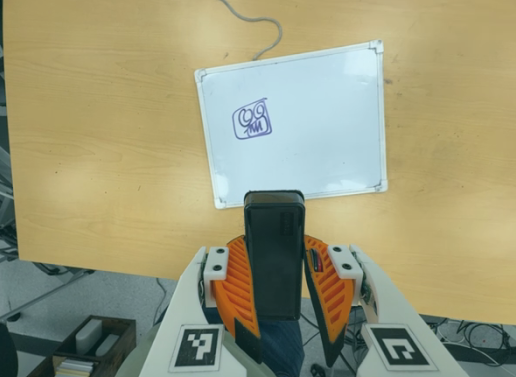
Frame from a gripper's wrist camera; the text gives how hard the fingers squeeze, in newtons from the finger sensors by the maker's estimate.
{"total": 11.2, "left": 8.7, "right": 13.8}